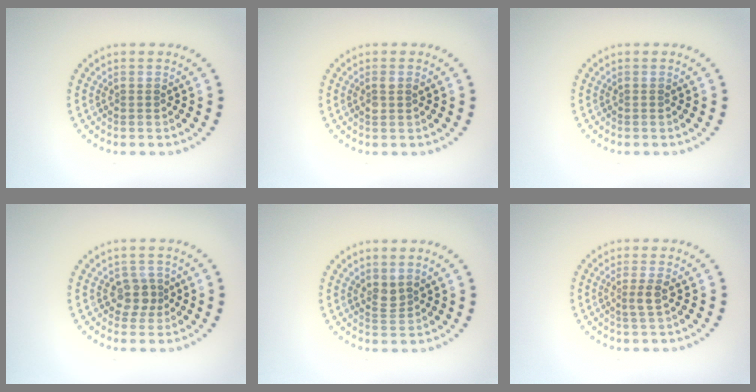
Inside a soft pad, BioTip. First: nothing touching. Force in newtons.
{"total": 1.2, "press": 1.1, "slide": 0.5}
{"total": 0.0}
{"total": 2.0, "press": 1.7, "slide": 1.1}
{"total": 1.5, "press": 1.1, "slide": 1.0}
{"total": 1.6, "press": 1.3, "slide": 1.0}